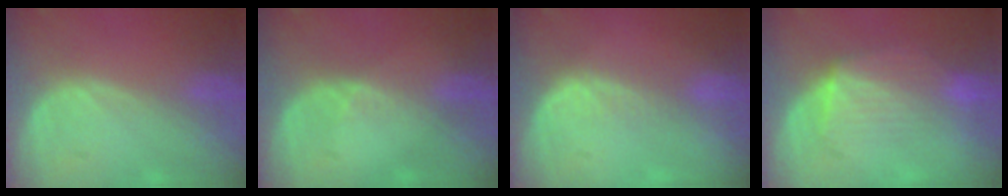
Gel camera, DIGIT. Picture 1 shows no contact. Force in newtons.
{"total": 1.8, "press": 1.2, "slide": 1.3}
{"total": 2.5, "press": 2.0, "slide": 1.6}
{"total": 7.3, "press": 6.9, "slide": 2.6}